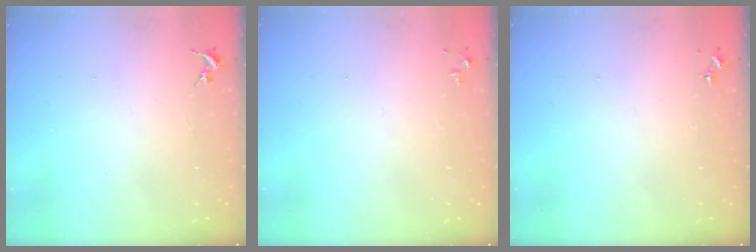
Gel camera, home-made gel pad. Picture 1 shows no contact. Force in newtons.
{"total": 2.8, "press": 2.8, "slide": 0.4}
{"total": 0.0}